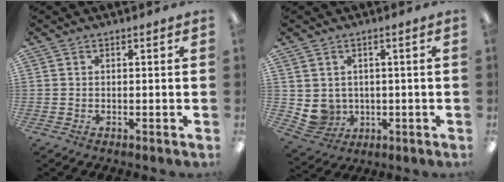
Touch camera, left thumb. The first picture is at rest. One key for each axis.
{"total": 5.0, "fx": 1.1, "fy": 4.8, "fz": 0.8, "tx": -0.030, "ty": -0.005, "tz": 0.027}